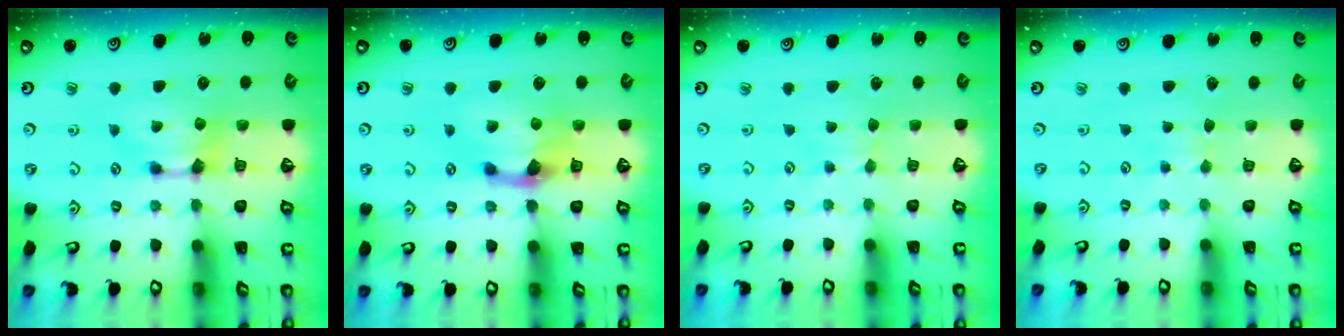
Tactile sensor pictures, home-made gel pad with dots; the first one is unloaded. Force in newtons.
{"total": 3.2, "press": 2.5, "slide": 2.0}
{"total": 2.6, "press": 2.5, "slide": 0.2}
{"total": 3.3, "press": 3.3, "slide": 0.3}